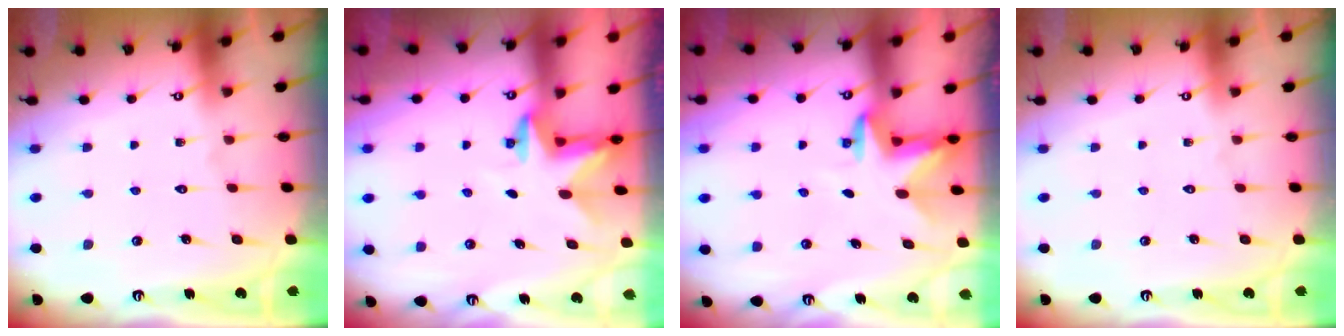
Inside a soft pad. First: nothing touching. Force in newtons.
{"total": 2.5, "press": 2.5, "slide": 0.4}
{"total": 3.1, "press": 3.0, "slide": 0.7}
{"total": 0.0}